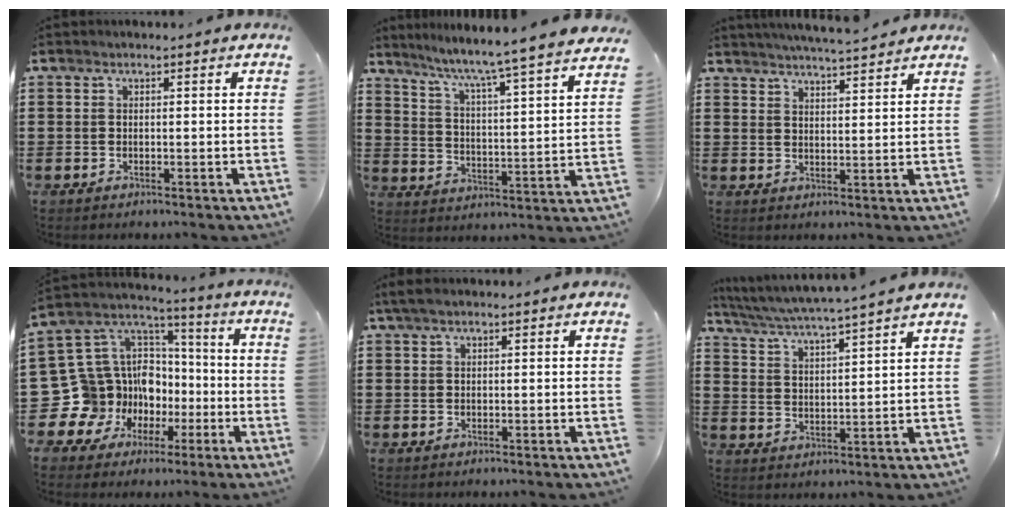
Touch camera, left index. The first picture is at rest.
{"total": 5.7, "force": [4.9, -1.4, 2.5], "torque": [-0.070, -0.053, 0.071]}
{"total": 4.2, "force": [4.1, -0.3, 0.9], "torque": [-0.031, -0.018, 0.073]}
{"total": 15.4, "force": [-5.5, 13.9, 3.7], "torque": [-0.134, -0.017, -0.064]}
{"total": 0.9, "force": [0.4, 0.2, 0.8], "torque": [-0.016, 0.002, 0.007]}
{"total": 4.3, "force": [3.9, -0.8, 1.6], "torque": [-0.051, -0.029, 0.062]}